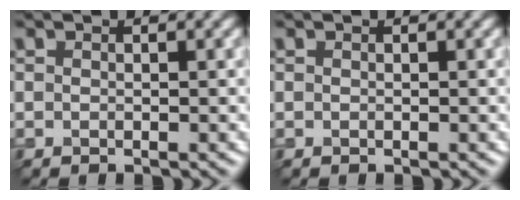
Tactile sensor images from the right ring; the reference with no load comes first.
{"total": 0.0}